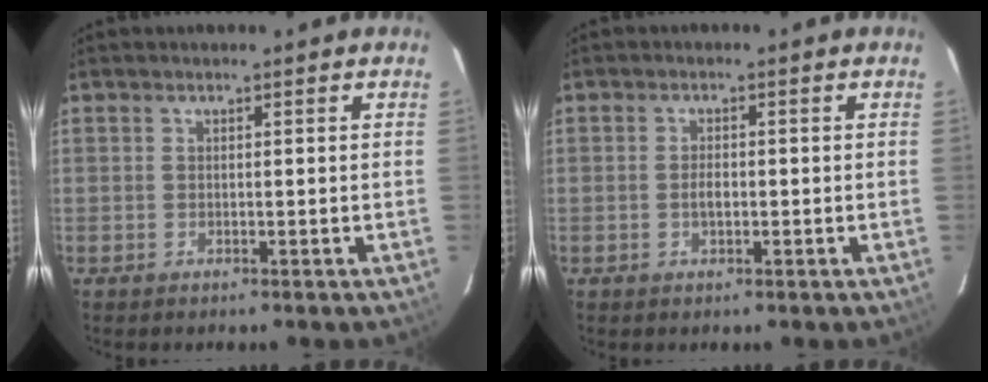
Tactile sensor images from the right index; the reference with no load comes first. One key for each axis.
{"total": 2.0, "fx": -0.4, "fy": 1.0, "fz": 1.7, "tx": -0.031, "ty": 0.000, "tz": -0.009}